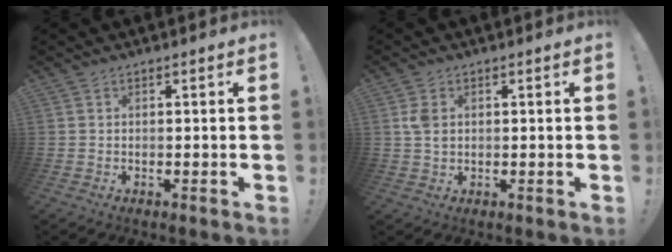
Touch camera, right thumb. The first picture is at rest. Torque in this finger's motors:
{"motor_torque": [0.58, 0.75, 0.07, -0.09, 0.00]}